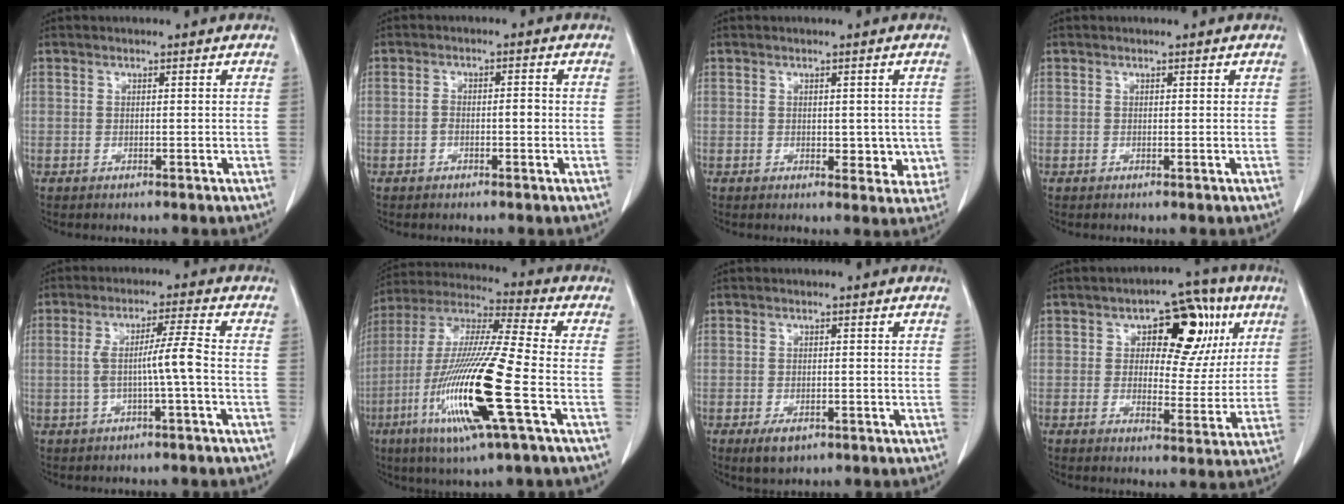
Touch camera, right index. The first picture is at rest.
{"total": 2.3, "force": [-0.6, 1.0, 2.0], "torque": [-0.033, 0.011, -0.008]}
{"total": 4.3, "force": [-0.2, 2.6, 3.4], "torque": [-0.026, -0.004, 0.002]}
{"total": 0.0}
{"total": 5.4, "force": [-1.0, -0.7, 5.3], "torque": [-0.101, 0.013, -0.016]}
{"total": 19.5, "force": [-6.3, 0.5, 18.4], "torque": [-0.393, -0.029, -0.125]}
{"total": 2.8, "force": [-1.5, 1.7, 1.7], "torque": [-0.030, -0.004, -0.017]}
{"total": 11.8, "force": [4.3, 6.6, 8.8], "torque": [-0.095, 0.031, 0.058]}